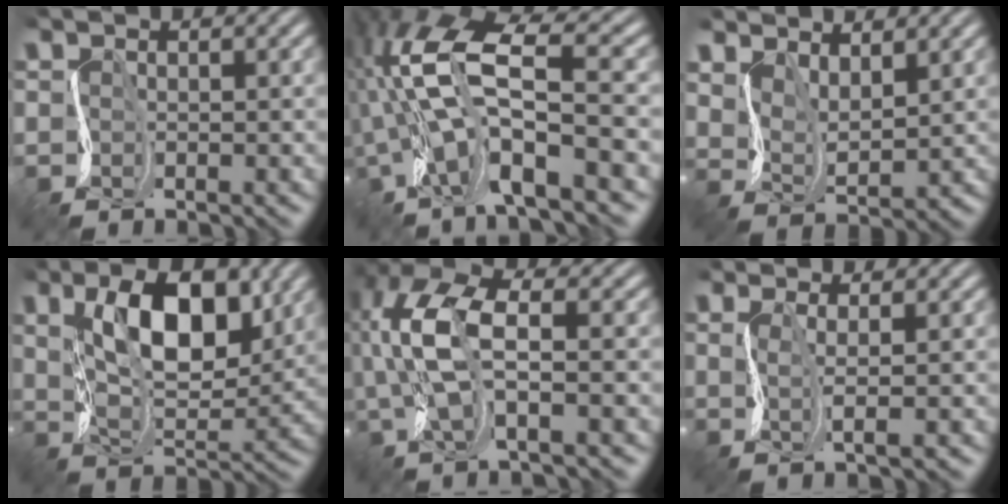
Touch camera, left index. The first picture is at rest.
{"total": 10.1, "force": [-2.1, 3.0, 9.4], "torque": [-0.178, 0.016, -0.045]}
{"total": 3.6, "force": [3.0, 1.3, 1.5], "torque": [-0.041, -0.005, 0.064]}
{"total": 8.2, "force": [3.6, 3.8, 6.4], "torque": [-0.107, 0.000, 0.064]}
{"total": 8.4, "force": [1.5, 3.3, 7.6], "torque": [-0.180, 0.014, 0.023]}
{"total": 1.4, "force": [0.9, -0.1, 1.1], "torque": [-0.026, -0.001, 0.017]}